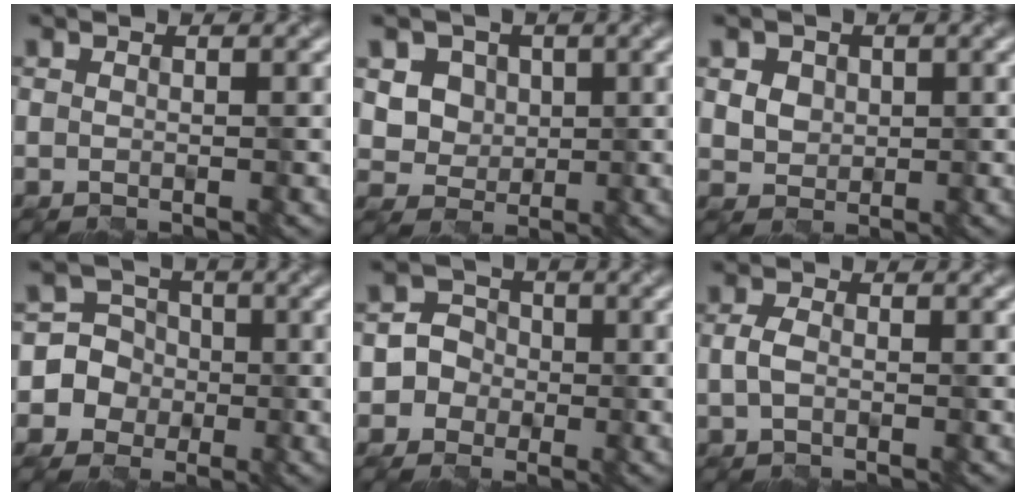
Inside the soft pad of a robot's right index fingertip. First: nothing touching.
{"total": 4.4, "force": [1.2, 3.8, 1.8], "torque": [-0.044, -0.009, 0.028]}
{"total": 4.1, "force": [1.5, 3.2, 2.0], "torque": [-0.052, 0.012, 0.026]}
{"total": 7.4, "force": [-0.9, 7.3, 1.1], "torque": [-0.033, 0.027, -0.034]}
{"total": 4.5, "force": [-1.2, 4.3, 0.3], "torque": [0.010, 0.020, -0.041]}
{"total": 1.8, "force": [-0.3, 1.2, 1.4], "torque": [-0.034, 0.003, -0.005]}